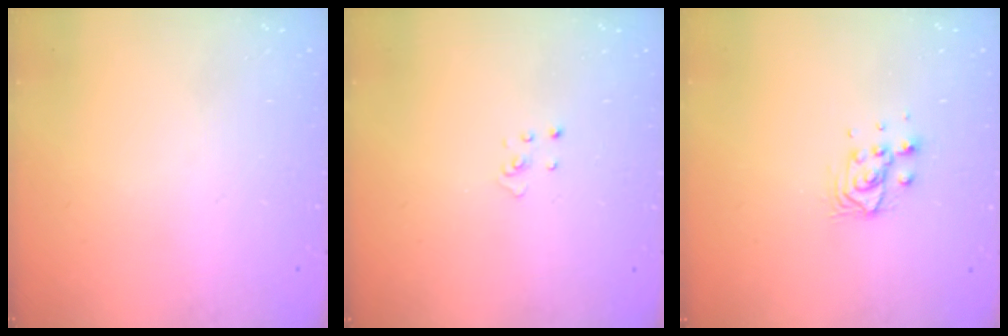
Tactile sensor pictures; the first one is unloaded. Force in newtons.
{"total": 1.9, "press": 1.9, "slide": 0.1}
{"total": 6.4, "press": 6.4, "slide": 0.4}